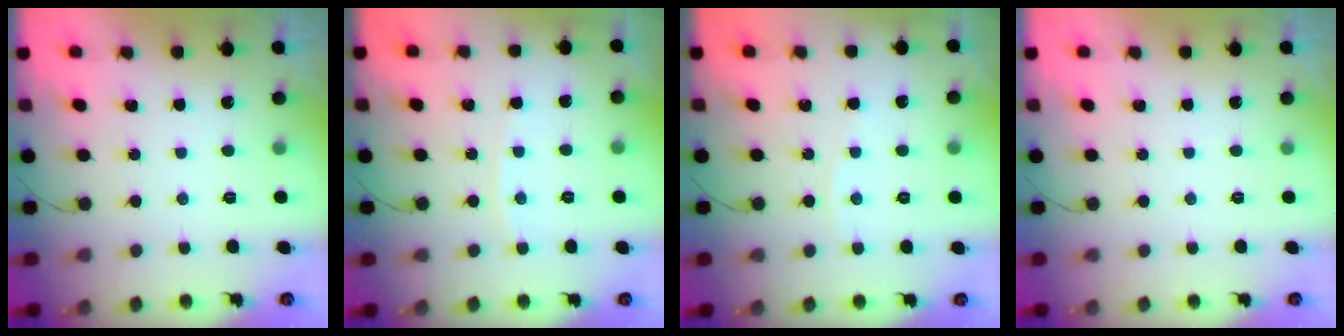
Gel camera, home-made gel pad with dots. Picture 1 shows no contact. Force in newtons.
{"total": 2.3, "press": 2.2, "slide": 0.3}
{"total": 1.6, "press": 1.6, "slide": 0.2}
{"total": 0.0}